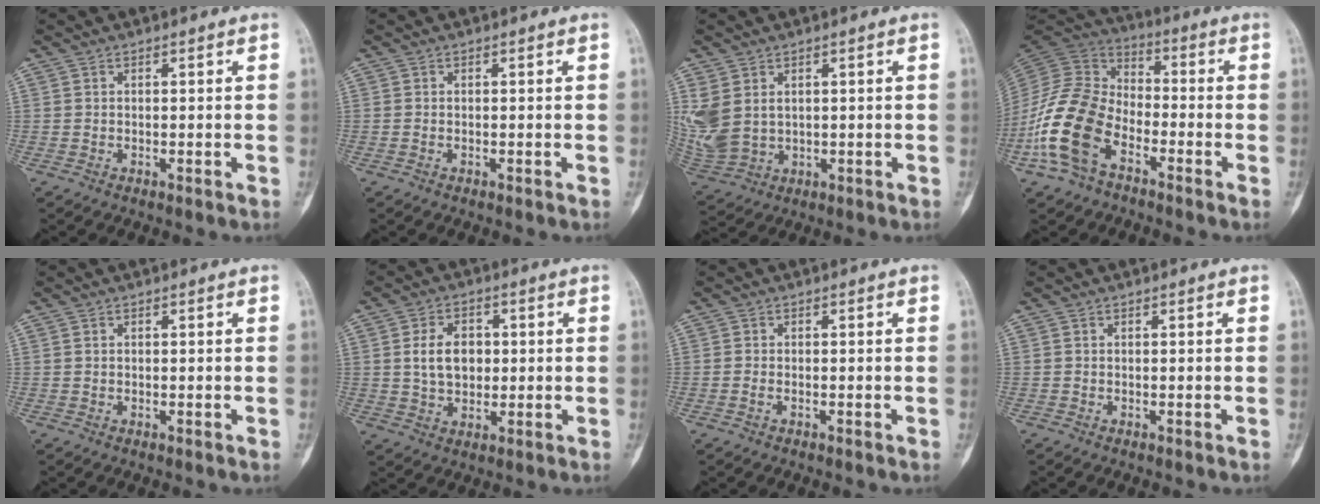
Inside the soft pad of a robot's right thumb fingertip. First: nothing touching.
{"total": 0.0}
{"total": 9.8, "force": [2.1, 7.3, 6.3], "torque": [-0.159, -0.008, 0.064]}
{"total": 16.1, "force": [-7.2, 10.0, 10.4], "torque": [-0.211, 0.051, -0.153]}
{"total": 0.0}
{"total": 7.6, "force": [0.8, 5.4, 5.3], "torque": [-0.072, 0.003, 0.016]}
{"total": 0.8, "force": [-0.4, 0.5, 0.6], "torque": [-0.012, 0.001, -0.008]}
{"total": 0.0}